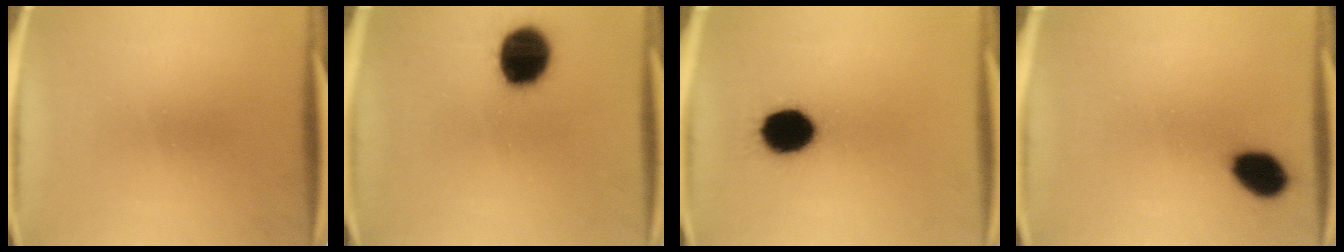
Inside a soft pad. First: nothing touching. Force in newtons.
{"total": 15.1}
{"total": 13.5}
{"total": 8.0}